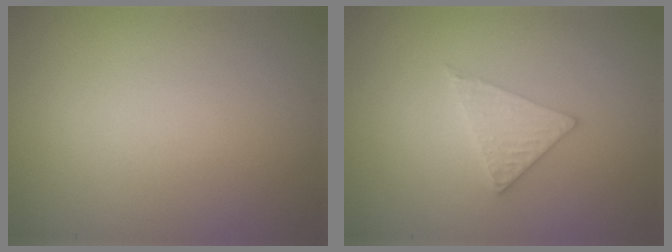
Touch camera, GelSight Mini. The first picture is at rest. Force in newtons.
{"total": 2.4, "press": 2.4, "slide": 0.3}